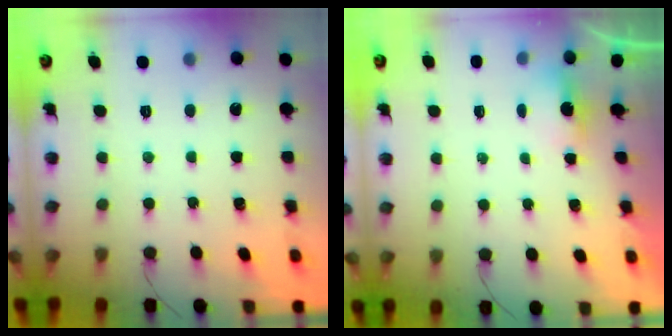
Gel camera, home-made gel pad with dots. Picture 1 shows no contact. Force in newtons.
{"total": 2.7, "press": 2.6, "slide": 0.7}